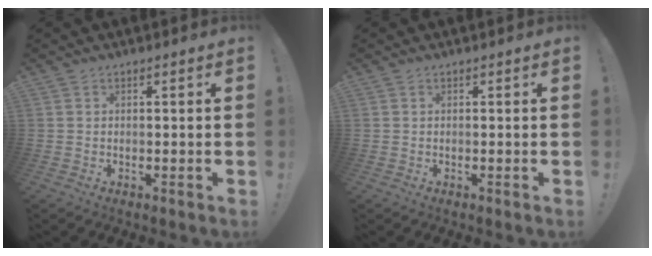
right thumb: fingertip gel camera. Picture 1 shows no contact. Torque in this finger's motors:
{"motor_torque": [0.21, -0.03, -0.38, 0.26, -0.01]}